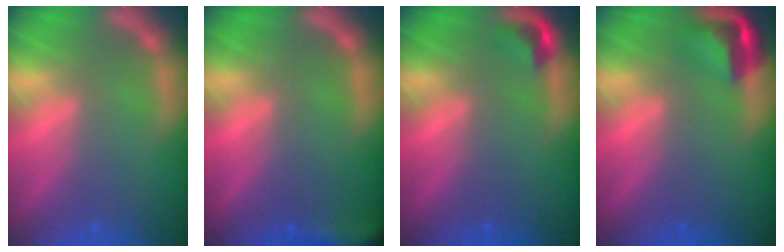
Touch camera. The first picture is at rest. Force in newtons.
{"total": 6.0}
{"total": 1.9}
{"total": 3.9}